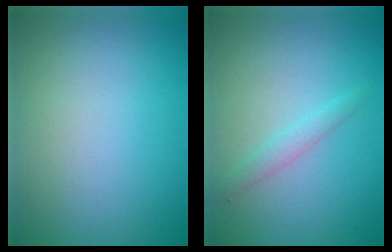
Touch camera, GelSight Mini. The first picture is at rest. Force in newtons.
{"total": 1.1, "press": 1.1, "slide": 0.1}